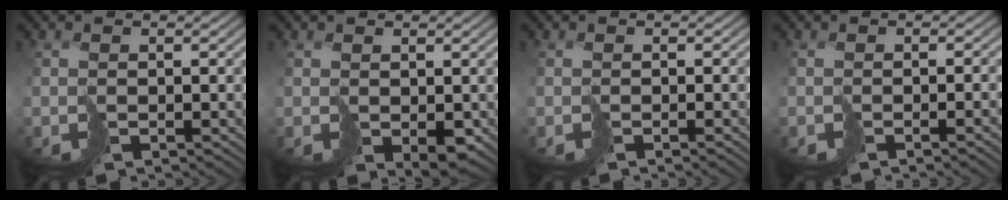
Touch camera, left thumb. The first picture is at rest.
{"total": 2.1, "force": [0.6, 1.3, 1.5], "torque": [-0.030, -0.005, 0.020]}
{"total": 1.2, "force": [-1.0, -0.5, 0.4], "torque": [-0.003, 0.003, -0.015]}
{"total": 2.7, "force": [-1.6, -0.2, 2.2], "torque": [-0.013, -0.002, -0.020]}